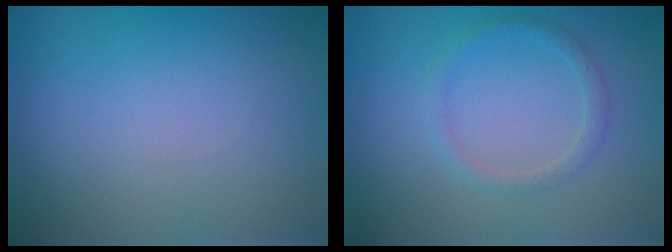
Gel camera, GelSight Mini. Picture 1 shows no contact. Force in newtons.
{"total": 1.3, "press": 1.3, "slide": 0.1}